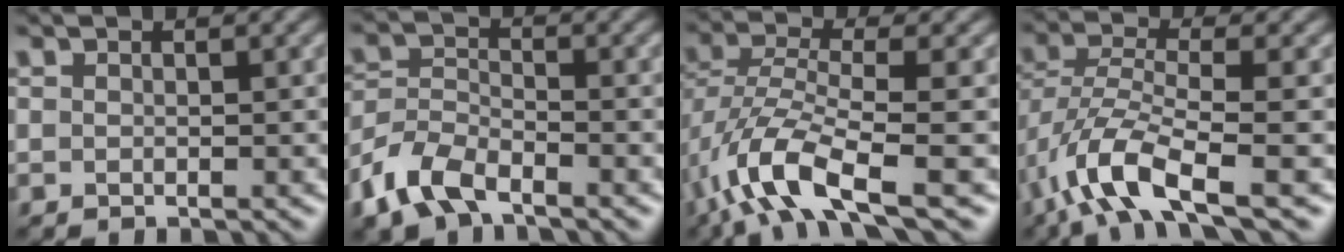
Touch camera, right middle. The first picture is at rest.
{"total": 4.9, "force": [-3.4, 2.4, 2.6], "torque": [-0.056, -0.004, -0.079]}
{"total": 8.1, "force": [-4.2, 2.5, 6.4], "torque": [-0.140, 0.001, -0.090]}
{"total": 7.3, "force": [-4.0, 2.3, 5.7], "torque": [-0.127, -0.003, -0.087]}